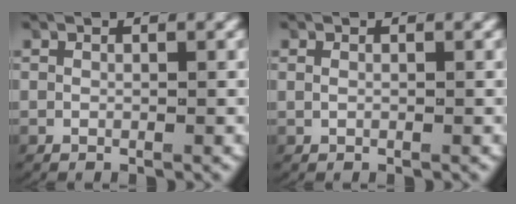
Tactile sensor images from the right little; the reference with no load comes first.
{"total": 0.0}